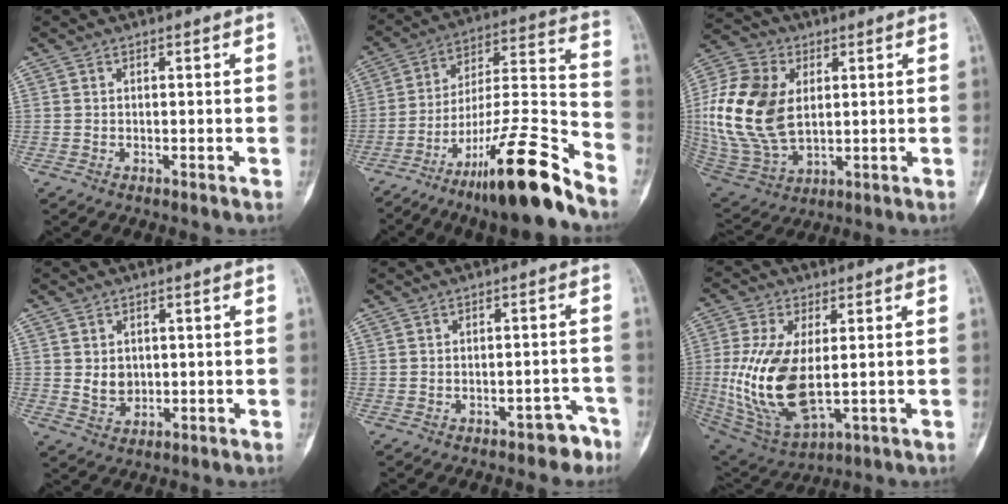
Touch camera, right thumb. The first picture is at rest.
{"total": 20.6, "force": [-14.7, 2.3, 14.2], "torque": [-0.244, 0.090, -0.246]}
{"total": 19.7, "force": [2.3, 13.0, 14.7], "torque": [-0.304, -0.010, 0.051]}
{"total": 3.9, "force": [0.4, 3.1, 2.2], "torque": [-0.024, -0.007, 0.018]}
{"total": 4.3, "force": [-3.1, 2.4, 1.8], "torque": [-0.006, 0.038, -0.036]}
{"total": 16.7, "force": [-0.3, 8.2, 14.6], "torque": [-0.303, -0.013, 0.014]}